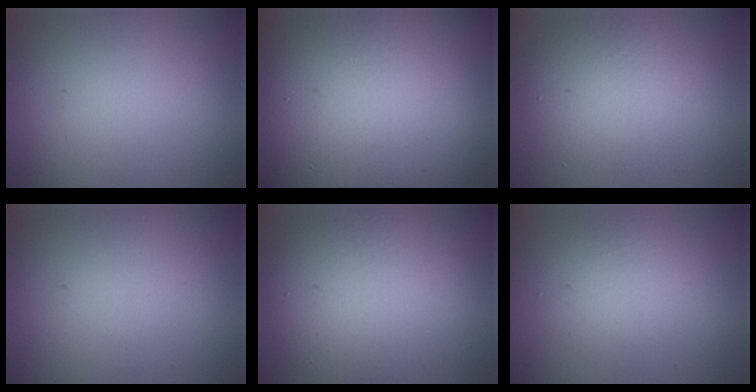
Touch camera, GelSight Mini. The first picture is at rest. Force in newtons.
{"total": 21.1, "press": 21.1, "slide": 1.1}
{"total": 4.5, "press": 4.5, "slide": 0.1}
{"total": 0.0}
{"total": 7.3, "press": 7.3, "slide": 0.1}
{"total": 2.4, "press": 2.4, "slide": 0.2}